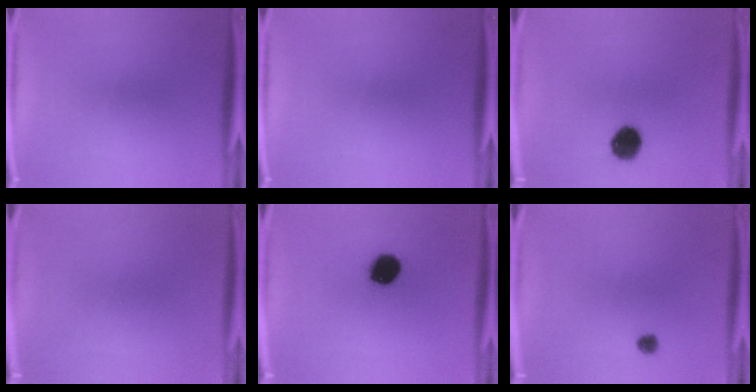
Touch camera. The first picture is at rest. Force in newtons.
{"total": 0.0}
{"total": 8.2}
{"total": 1.1}
{"total": 11.3}
{"total": 1.8}